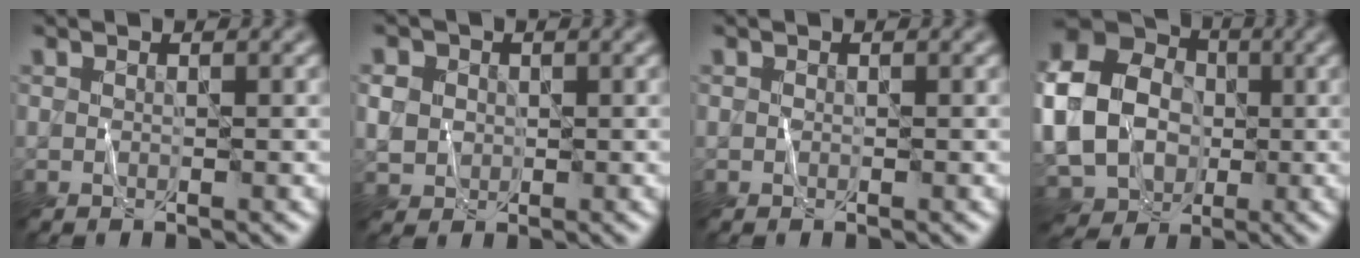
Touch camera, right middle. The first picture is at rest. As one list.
[{"total": 2.4, "force": [0.2, 2.2, 0.9], "torque": [-0.022, 0.003, 0.006]}, {"total": 0.0}, {"total": 14.1, "force": [-0.7, 11.6, 8.1], "torque": [-0.176, 0.003, -0.036]}]